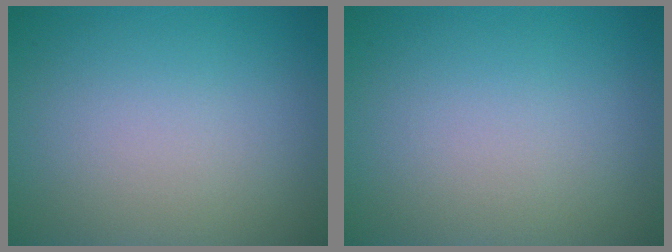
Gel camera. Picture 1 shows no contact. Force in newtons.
{"total": 0.0}